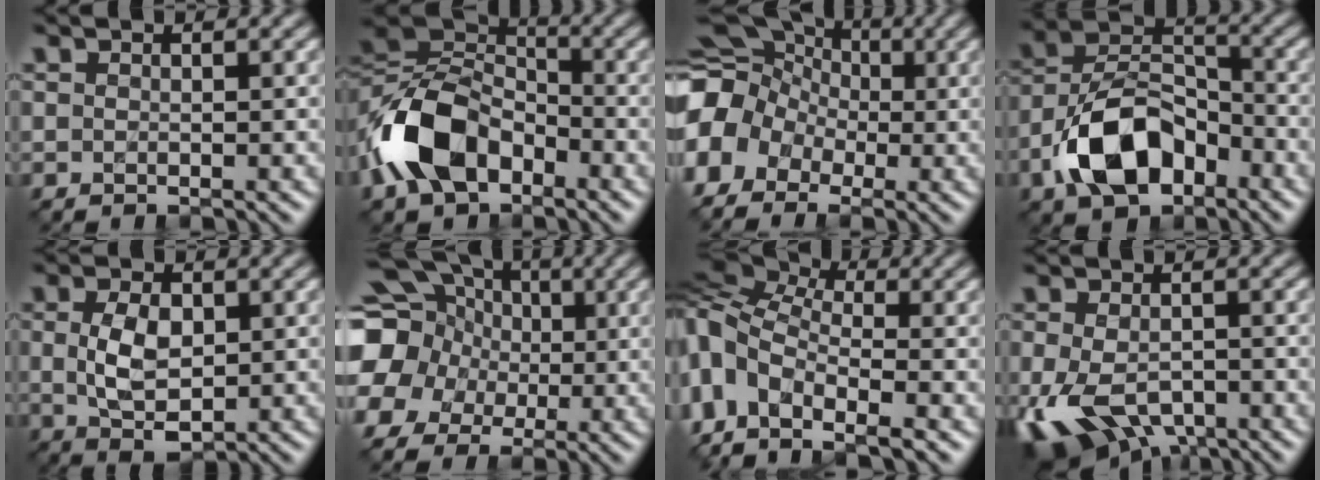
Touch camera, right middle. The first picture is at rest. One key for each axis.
{"total": 9.9, "fx": -4.2, "fy": 6.5, "fz": 6.2, "tx": -0.129, "ty": 0.009, "tz": -0.096}
{"total": 10.1, "fx": -2.3, "fy": 8.6, "fz": 4.9, "tx": -0.106, "ty": 0.000, "tz": -0.072}
{"total": 8.8, "fx": -4.3, "fy": 5.1, "fz": 5.8, "tx": -0.110, "ty": 0.011, "tz": -0.086}
{"total": 4.6, "fx": 0.2, "fy": 2.6, "fz": 3.8, "tx": -0.078, "ty": 0.002, "tz": 0.008}
{"total": 18.3, "fx": 1.4, "fy": 17.0, "fz": 6.6, "tx": -0.180, "ty": 0.005, "tz": -0.014}
{"total": 10.9, "fx": -3.3, "fy": 6.9, "fz": 7.8, "tx": -0.184, "ty": -0.005, "tz": -0.070}
{"total": 8.6, "fx": -3.7, "fy": 5.1, "fz": 5.8, "tx": -0.122, "ty": -0.032, "tz": -0.055}